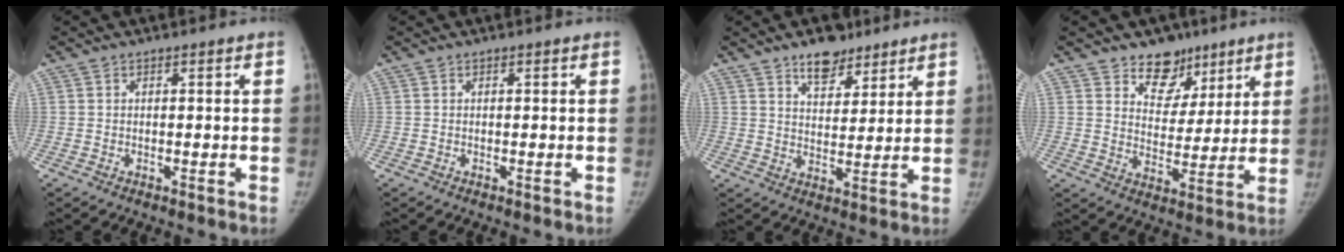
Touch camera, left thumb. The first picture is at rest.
{"total": 0.0}
{"total": 7.9, "force": [5.7, 4.2, 3.6], "torque": [-0.024, -0.036, 0.093]}
{"total": 9.6, "force": [6.7, 6.5, 2.4], "torque": [0.008, -0.041, 0.110]}